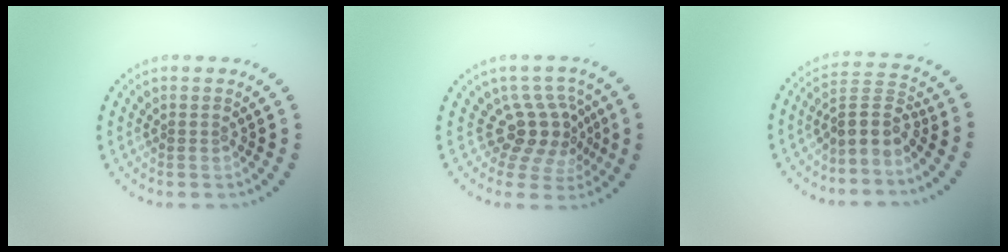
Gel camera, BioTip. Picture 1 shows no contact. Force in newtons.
{"total": 3.9, "press": 2.8, "slide": 2.7}
{"total": 3.2, "press": 2.4, "slide": 2.1}